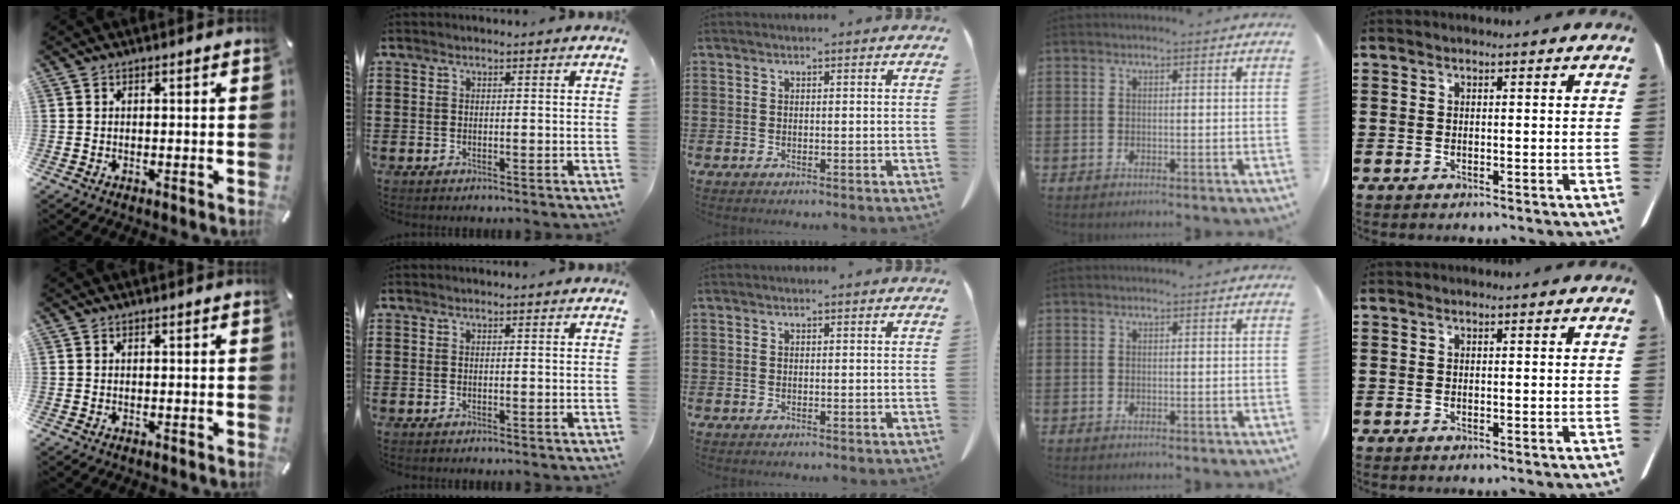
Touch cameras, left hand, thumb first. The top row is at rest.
{}